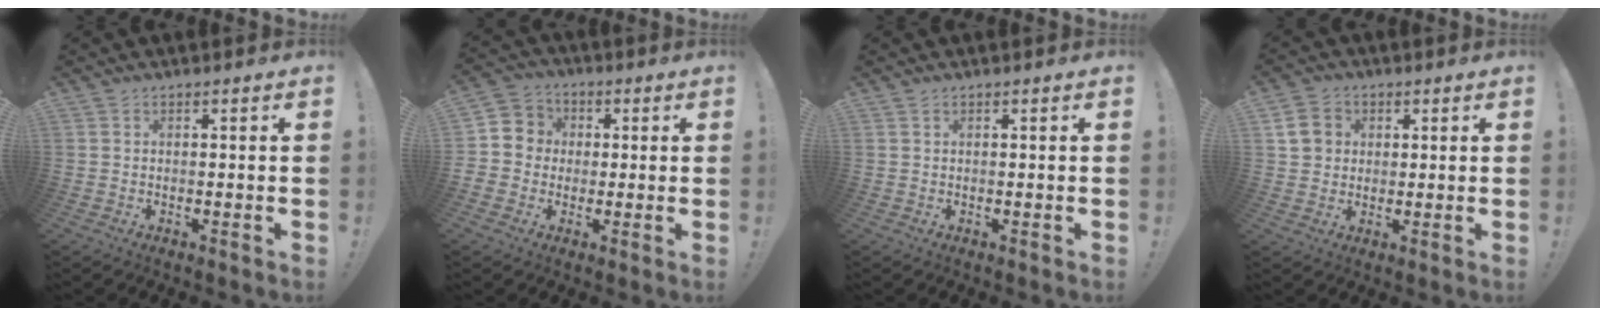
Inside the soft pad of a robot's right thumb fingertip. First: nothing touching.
{"total": 6.8, "force": [-1.2, 6.5, 1.5], "torque": [-0.032, 0.018, -0.017]}
{"total": 0.0}
{"total": 7.8, "force": [2.0, 6.8, 3.1], "torque": [-0.047, 0.006, 0.046]}